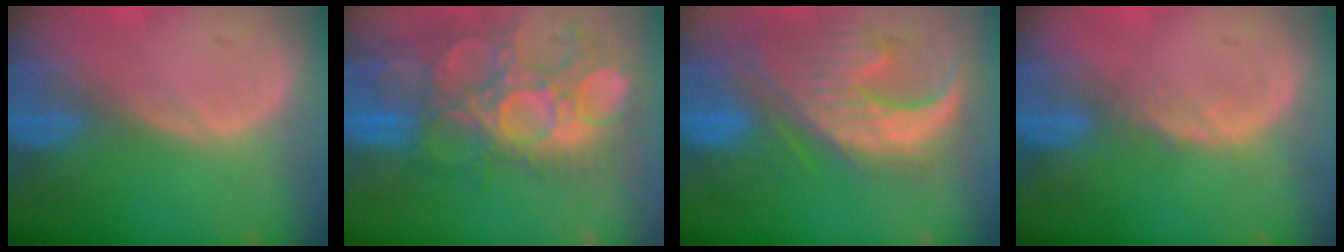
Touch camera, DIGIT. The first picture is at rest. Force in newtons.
{"total": 13.3, "press": 12.2, "slide": 5.4}
{"total": 12.6, "press": 11.2, "slide": 5.8}
{"total": 1.4, "press": 1.4, "slide": 0.2}